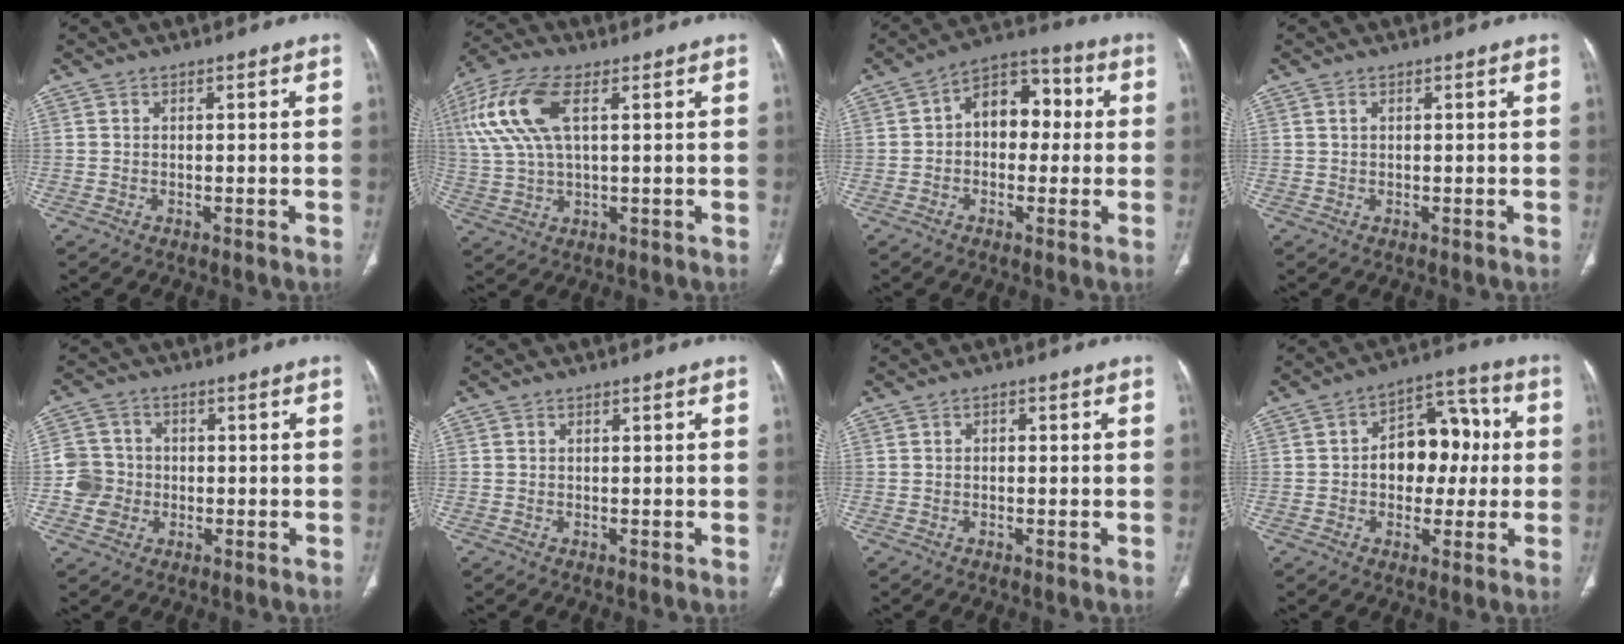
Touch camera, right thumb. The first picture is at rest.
{"total": 13.7, "force": [4.3, 6.1, 11.5], "torque": [-0.271, 0.012, 0.086]}
{"total": 10.7, "force": [0.9, 7.4, 7.7], "torque": [-0.076, 0.034, 0.001]}
{"total": 0.7, "force": [0.3, 0.5, 0.4], "torque": [-0.011, 0.003, 0.006]}
{"total": 6.5, "force": [-1.1, 6.2, 1.7], "torque": [-0.009, 0.014, -0.022]}
{"total": 0.0}
{"total": 1.0, "force": [0.1, 0.8, 0.7], "torque": [-0.006, 0.004, -0.002]}
{"total": 13.1, "force": [0.4, 9.0, 9.5], "torque": [-0.087, 0.034, 0.002]}